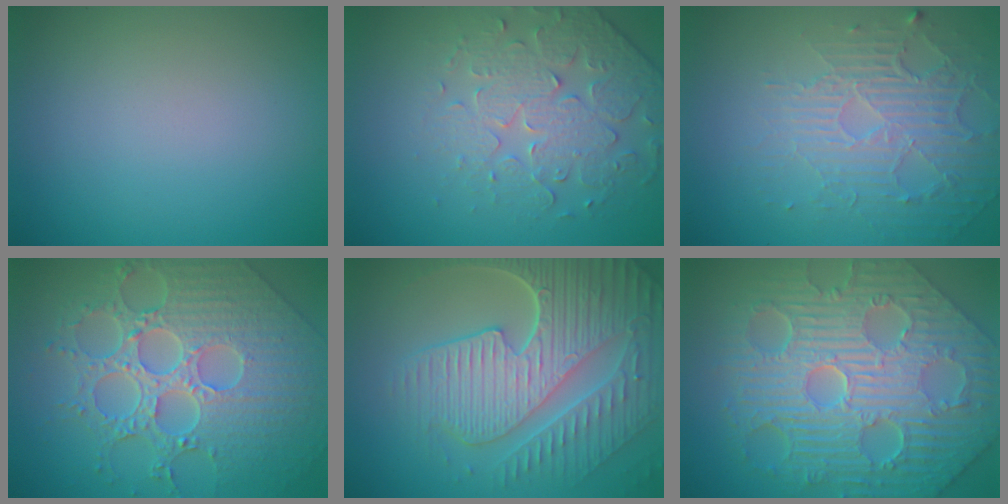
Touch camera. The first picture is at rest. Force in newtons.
{"total": 4.3, "press": 4.0, "slide": 1.8}
{"total": 5.6, "press": 3.5, "slide": 4.4}
{"total": 9.1, "press": 6.6, "slide": 6.2}
{"total": 10.0, "press": 6.6, "slide": 7.5}
{"total": 12.1, "press": 8.1, "slide": 9.0}